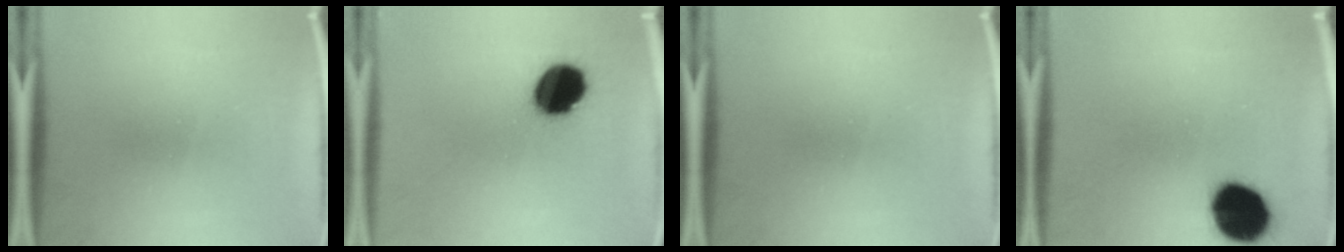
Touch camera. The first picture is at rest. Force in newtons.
{"total": 11.8}
{"total": 0.0}
{"total": 14.7}